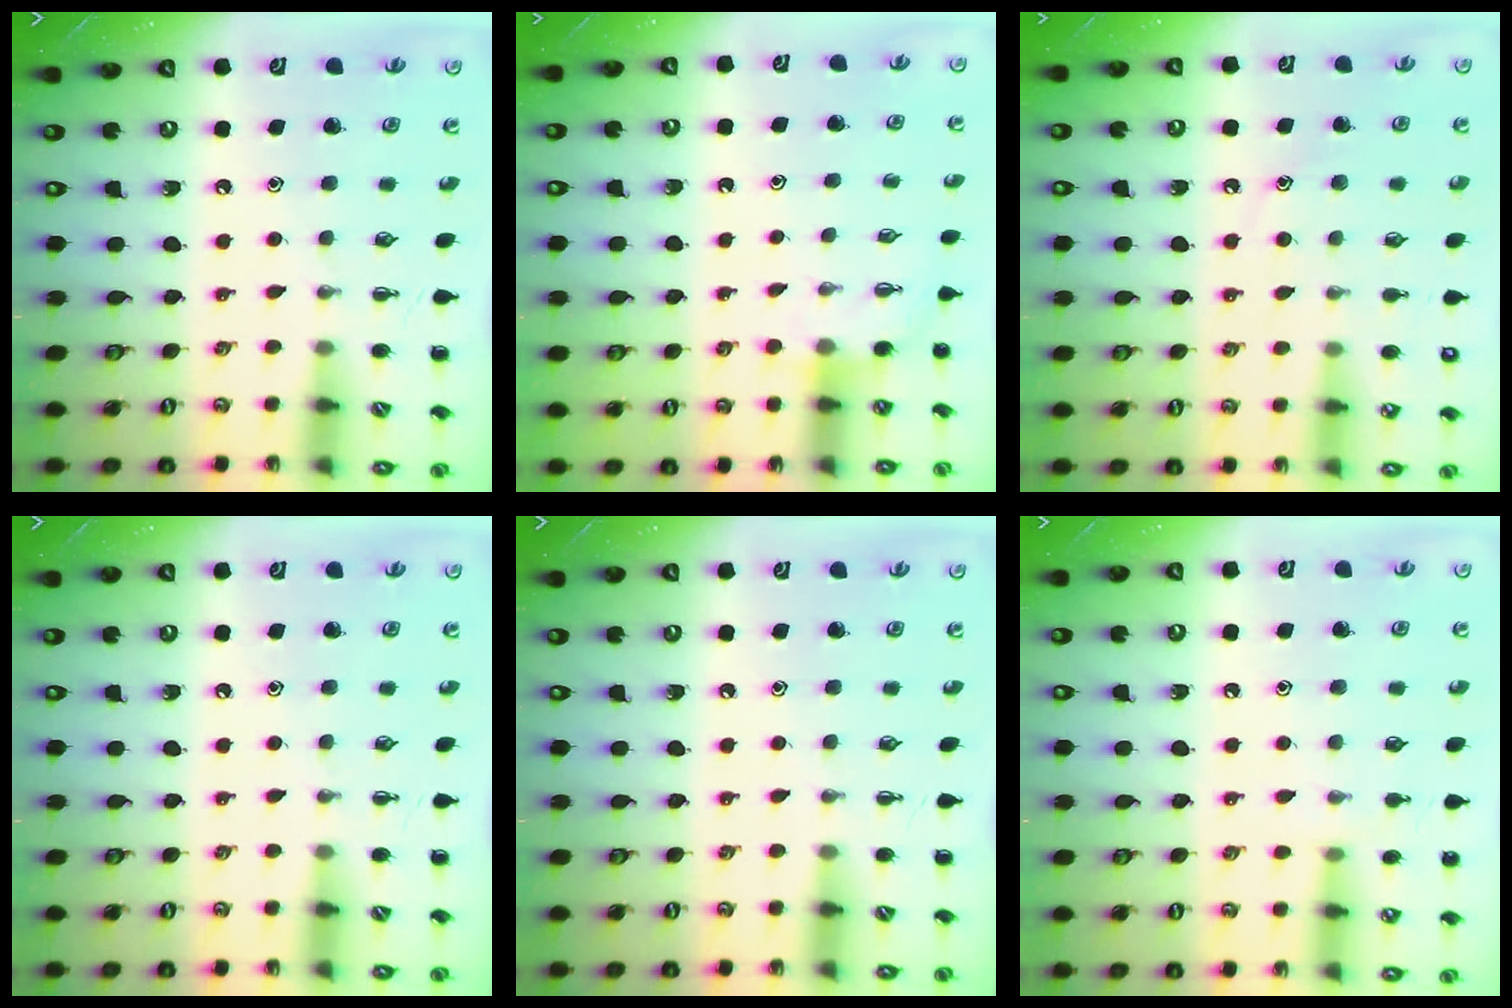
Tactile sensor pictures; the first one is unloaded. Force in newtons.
{"total": 2.6, "press": 2.5, "slide": 0.9}
{"total": 8.4, "press": 8.2, "slide": 1.4}
{"total": 0.0}
{"total": 0.0}
{"total": 4.8, "press": 4.5, "slide": 1.6}